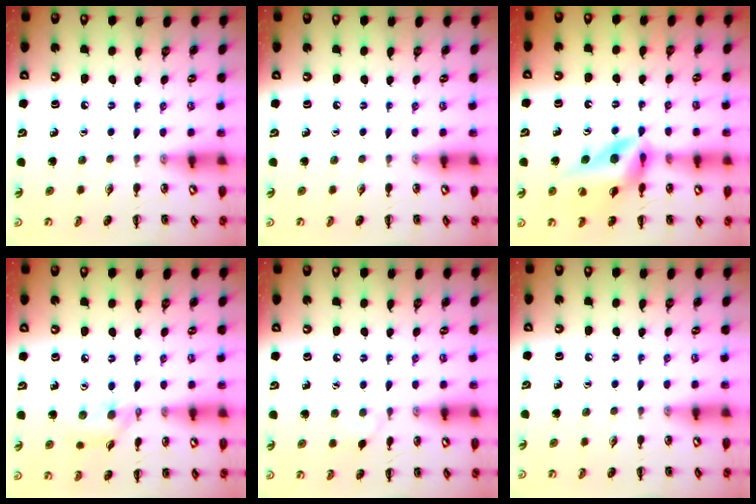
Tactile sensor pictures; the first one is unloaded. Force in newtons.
{"total": 0.0}
{"total": 11.4, "press": 10.8, "slide": 3.7}
{"total": 7.6, "press": 7.5, "slide": 1.0}
{"total": 3.2, "press": 3.0, "slide": 1.3}
{"total": 0.0}